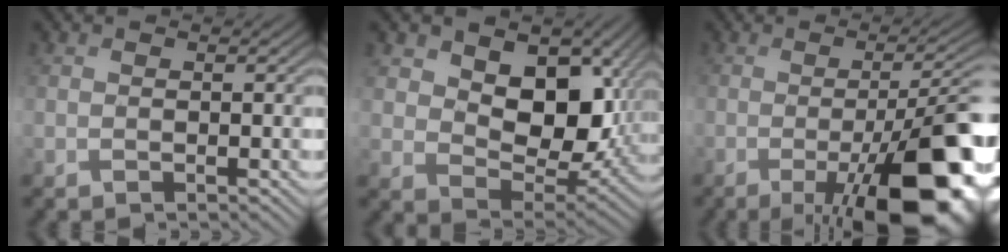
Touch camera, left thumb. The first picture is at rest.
{"total": 12.6, "force": [3.5, 8.5, 8.7], "torque": [-0.157, -0.012, 0.059]}
{"total": 16.5, "force": [-5.2, 5.3, 14.8], "torque": [-0.186, -0.024, -0.070]}